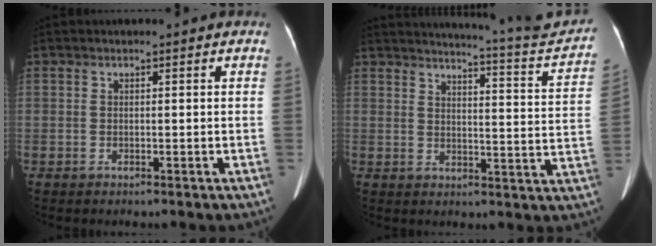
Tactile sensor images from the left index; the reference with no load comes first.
{"total": 16.4, "force": [15.9, -1.4, 3.8], "torque": [-0.061, -0.085, 0.184]}